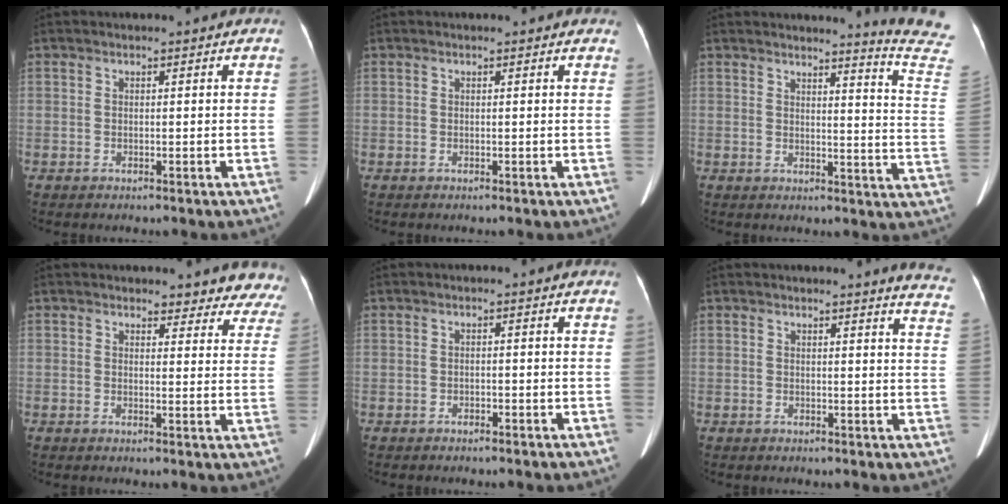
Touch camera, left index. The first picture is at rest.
{"total": 1.0, "force": [0.9, 0.3, 0.2], "torque": [-0.007, 0.000, 0.000]}
{"total": 11.1, "force": [10.7, -2.6, 1.6], "torque": [-0.023, -0.120, 0.103]}
{"total": 9.2, "force": [8.8, 2.8, 0.5], "torque": [0.049, -0.027, 0.059]}
{"total": 0.7, "force": [-0.5, 0.3, 0.2], "torque": [-0.006, 0.000, -0.009]}
{"total": 7.1, "force": [6.9, 0.1, 1.5], "torque": [-0.001, -0.058, 0.039]}